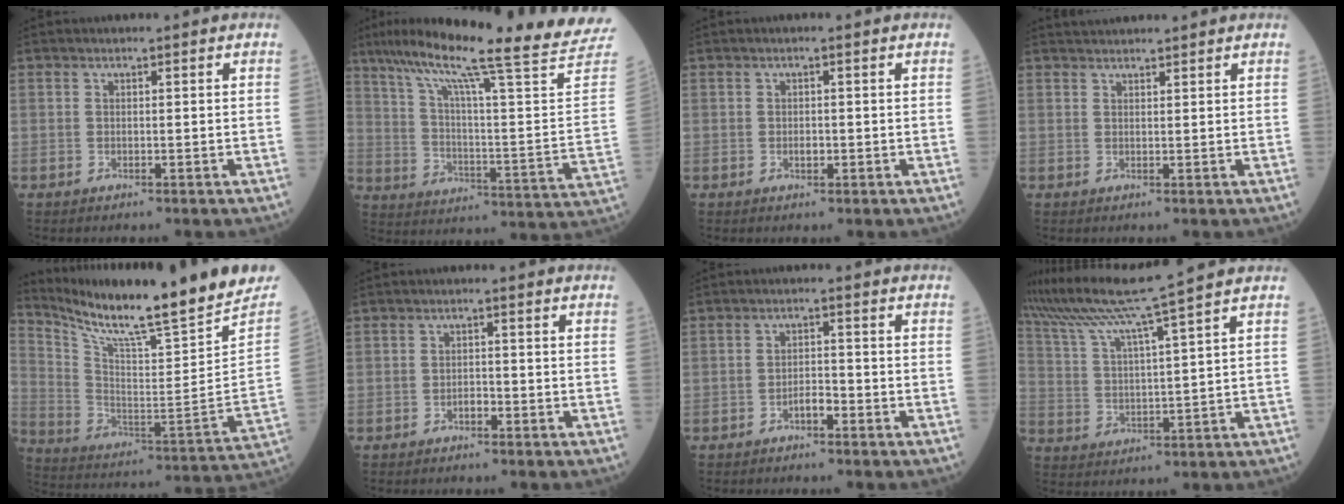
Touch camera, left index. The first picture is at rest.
{"total": 27.8, "force": [23.4, -1.2, 15.0], "torque": [-0.248, -0.080, 0.315]}
{"total": 1.2, "force": [-0.8, 0.5, 0.7], "torque": [-0.015, -0.004, -0.011]}
{"total": 2.9, "force": [2.8, 0.0, 0.7], "torque": [-0.011, 0.028, 0.049]}
{"total": 24.2, "force": [21.0, -0.4, 12.0], "torque": [-0.208, -0.097, 0.314]}
{"total": 1.5, "force": [-1.3, 0.5, 0.7], "torque": [-0.010, -0.002, -0.022]}
{"total": 2.4, "force": [-1.9, 0.6, 1.4], "torque": [-0.021, -0.001, -0.033]}
{"total": 12.1, "force": [10.1, -3.3, 5.7], "torque": [-0.114, -0.011, 0.180]}